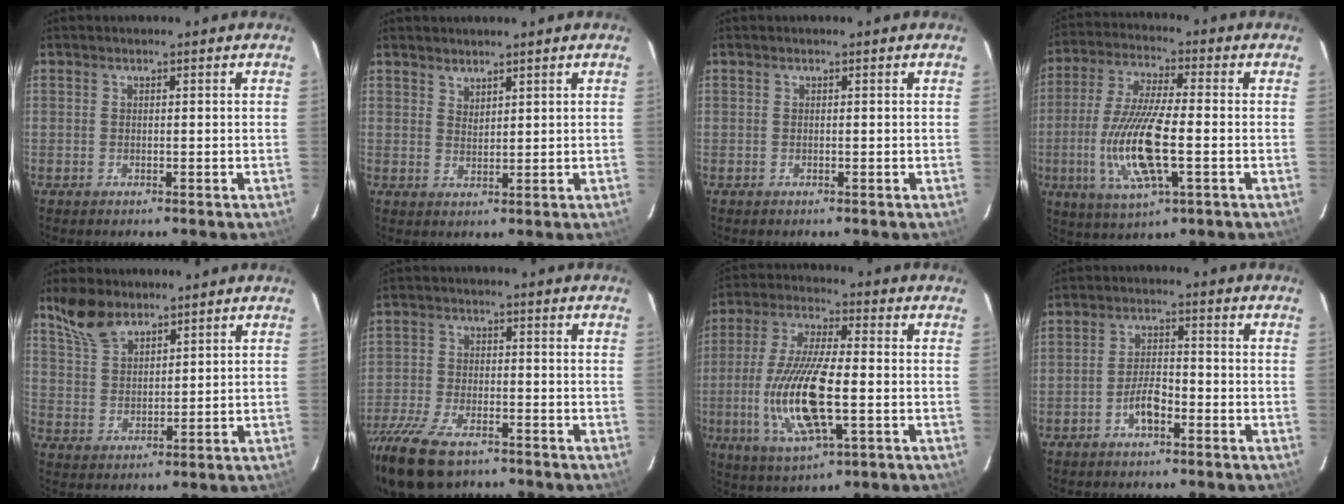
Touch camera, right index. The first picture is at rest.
{"total": 2.2, "force": [2.0, 0.8, 0.3], "torque": [0.002, 0.006, 0.038]}
{"total": 0.0}
{"total": 15.1, "force": [-3.1, 3.9, 14.2], "torque": [-0.293, -0.013, -0.059]}
{"total": 8.0, "force": [6.2, 3.6, 3.5], "torque": [-0.074, 0.018, 0.126]}
{"total": 14.7, "force": [-10.8, 6.3, 7.7], "torque": [-0.193, -0.035, -0.204]}
{"total": 16.6, "force": [-3.3, 4.9, 15.5], "torque": [-0.321, -0.014, -0.060]}
{"total": 4.6, "force": [-2.7, 1.7, 3.3], "torque": [-0.071, 0.007, -0.047]}